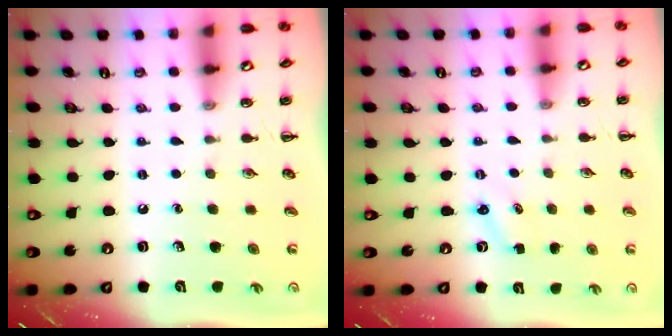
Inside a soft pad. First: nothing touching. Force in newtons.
{"total": 1.6, "press": 1.5, "slide": 0.5}